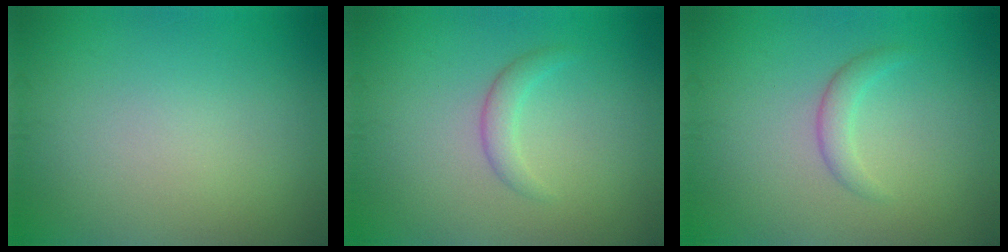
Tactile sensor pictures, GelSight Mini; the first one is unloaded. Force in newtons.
{"total": 1.7, "press": 1.7, "slide": 0.2}
{"total": 1.7, "press": 1.7, "slide": 0.2}